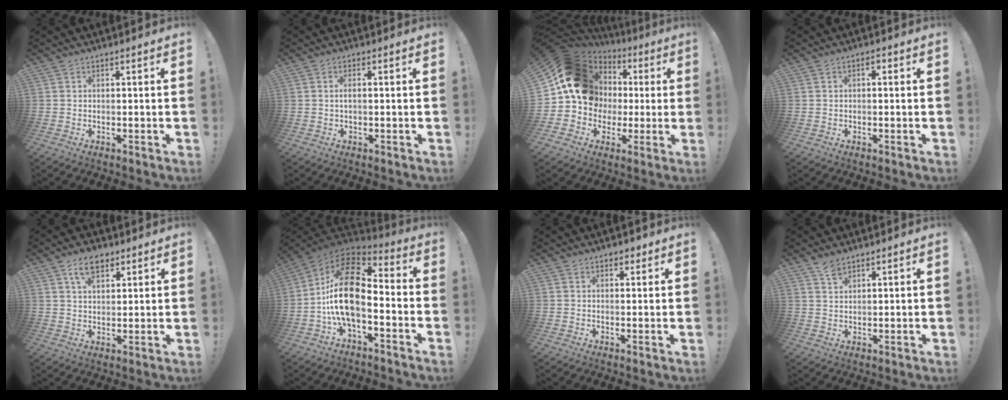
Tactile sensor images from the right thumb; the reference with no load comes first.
{"total": 1.9, "force": [-0.1, 0.4, 1.8], "torque": [-0.027, 0.001, -0.003]}
{"total": 18.4, "force": [3.7, 15.6, 9.0], "torque": [-0.139, -0.013, 0.097]}
{"total": 1.3, "force": [-0.5, 0.8, 0.9], "torque": [-0.012, 0.005, -0.011]}
{"total": 7.5, "force": [4.2, 4.4, 4.4], "torque": [-0.071, -0.006, 0.077]}
{"total": 19.5, "force": [-2.3, 10.1, 16.5], "torque": [-0.323, 0.019, -0.037]}
{"total": 1.7, "force": [1.0, 1.2, 0.5], "torque": [0.007, -0.005, 0.015]}
{"total": 5.3, "force": [4.4, 2.2, 2.1], "torque": [-0.030, -0.025, 0.080]}